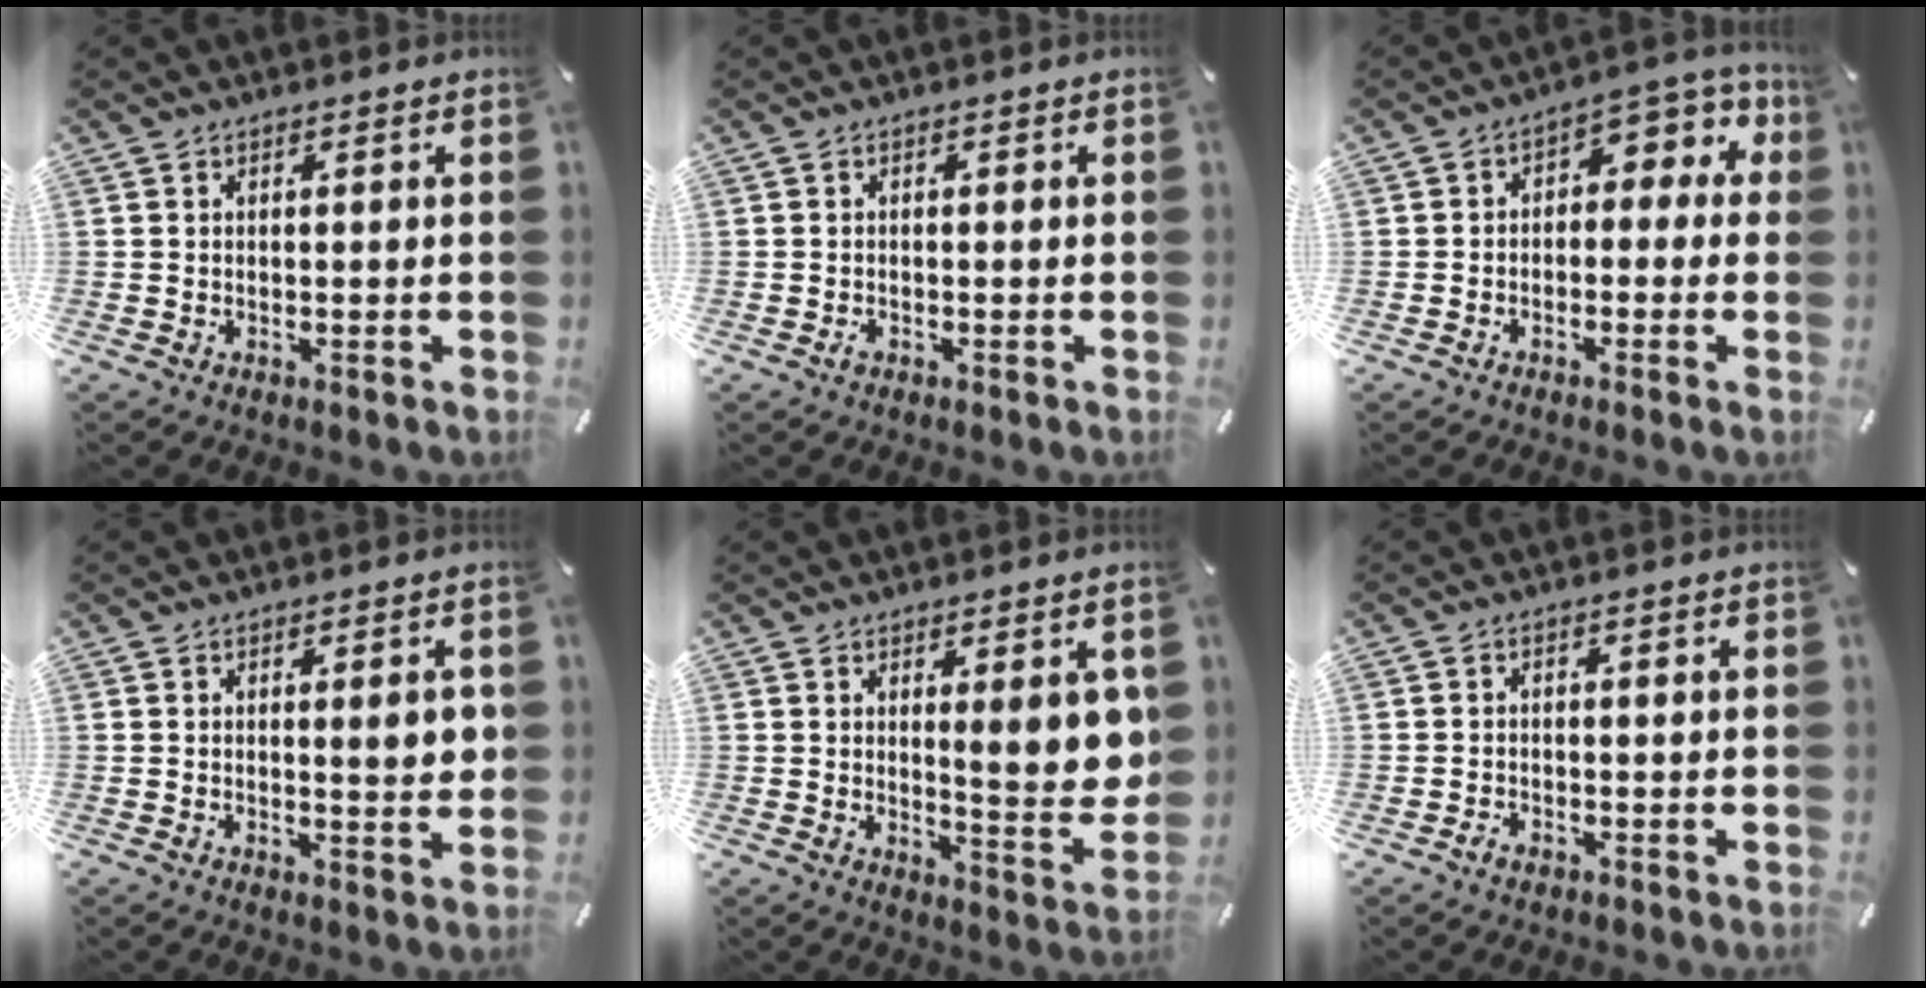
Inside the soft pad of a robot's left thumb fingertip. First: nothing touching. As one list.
[{"total": 0.7, "force": [-0.5, 0.5, 0.4], "torque": [-0.008, 0.000, -0.009]}, {"total": 5.5, "force": [-0.2, 3.9, 3.9], "torque": [-0.058, 0.002, -0.010]}, {"total": 5.1, "force": [1.0, 1.4, 4.8], "torque": [-0.066, -0.008, 0.011]}, {"total": 10.1, "force": [3.1, 2.7, 9.3], "torque": [-0.124, -0.025, 0.047]}, {"total": 1.5, "force": [-1.1, 0.9, 0.6], "torque": [-0.012, 0.004, -0.022]}]